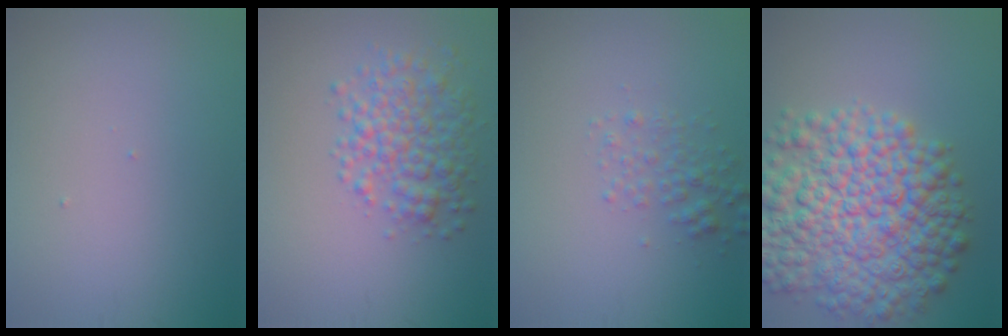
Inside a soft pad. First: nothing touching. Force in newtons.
{"total": 4.5, "press": 4.4, "slide": 0.1}
{"total": 2.0, "press": 2.0, "slide": 0.1}
{"total": 11.6, "press": 11.6, "slide": 0.4}